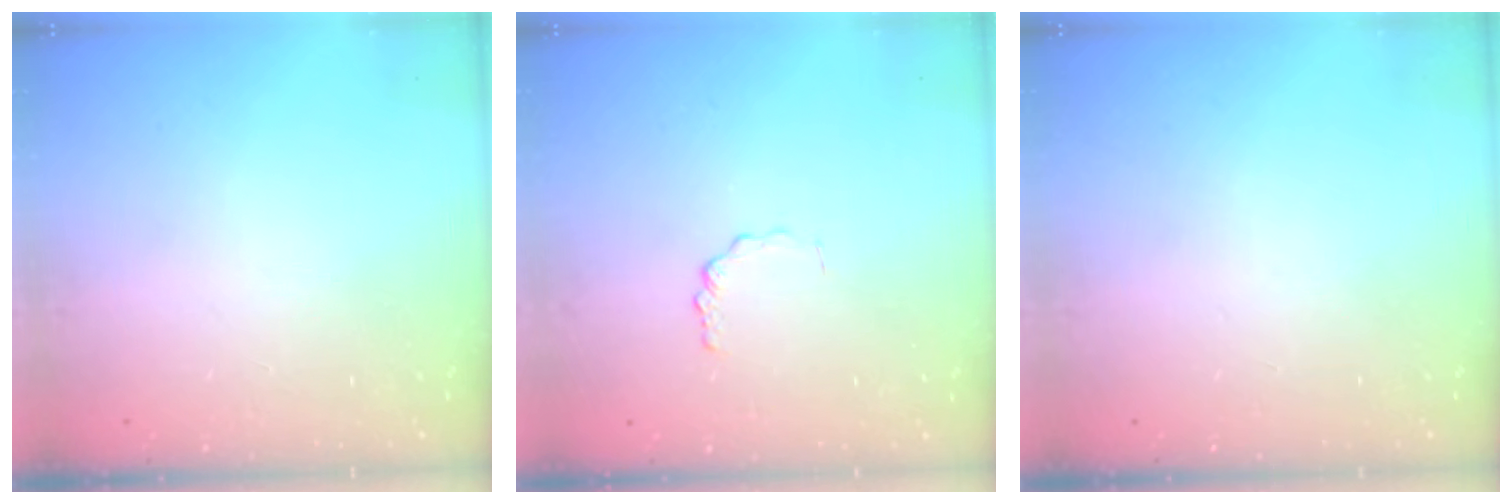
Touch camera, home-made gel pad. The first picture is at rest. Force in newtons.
{"total": 1.4, "press": 1.4, "slide": 0.2}
{"total": 0.0}